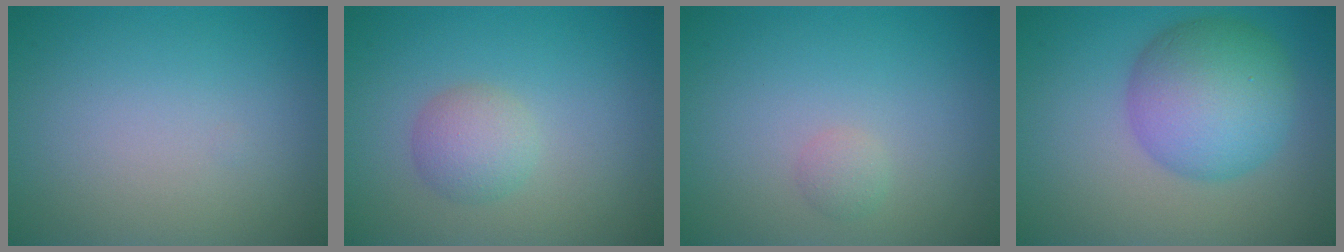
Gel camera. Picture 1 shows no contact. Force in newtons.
{"total": 2.5, "press": 2.4, "slide": 0.2}
{"total": 0.9, "press": 0.9, "slide": 0.1}
{"total": 7.5, "press": 7.5, "slide": 0.2}